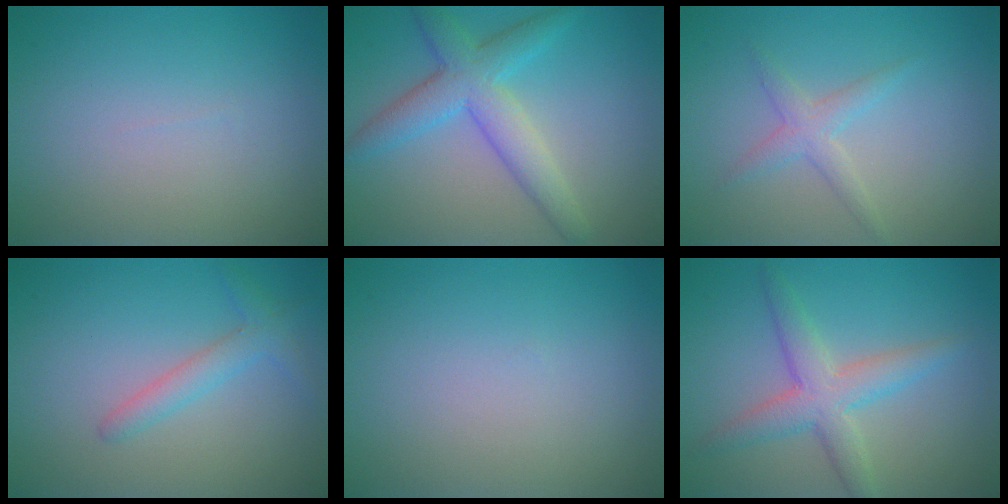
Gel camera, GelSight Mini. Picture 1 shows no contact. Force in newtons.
{"total": 5.1, "press": 5.1, "slide": 0.1}
{"total": 2.0, "press": 2.0, "slide": 0.1}
{"total": 2.2, "press": 2.2, "slide": 0.1}
{"total": 0.0}
{"total": 4.1, "press": 4.1, "slide": 0.1}